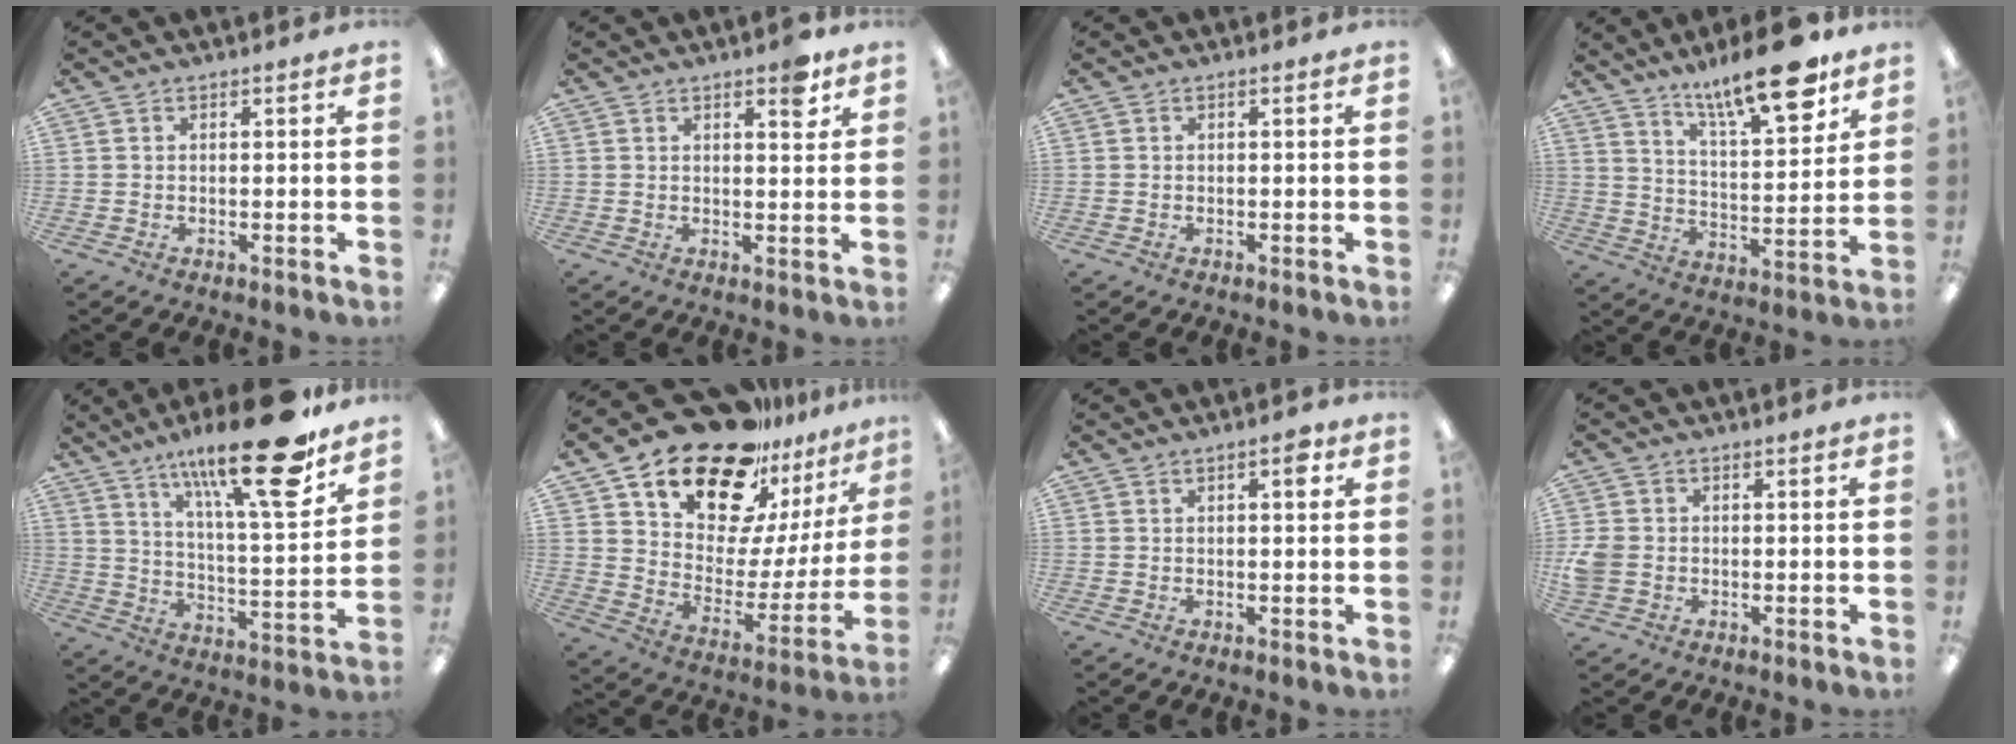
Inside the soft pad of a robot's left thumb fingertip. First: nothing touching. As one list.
[{"total": 4.9, "force": [3.3, 1.7, 3.2], "torque": [-0.030, -0.016, 0.050]}, {"total": 0.0}, {"total": 18.3, "force": [13.2, 5.1, 11.6], "torque": [-0.173, -0.079, 0.212]}, {"total": 23.2, "force": [15.8, 5.1, 16.2], "torque": [-0.258, -0.095, 0.249]}, {"total": 22.9, "force": [18.3, 10.4, 9.0], "torque": [-0.152, -0.127, 0.323]}, {"total": 3.3, "force": [1.6, 1.1, 2.7], "torque": [-0.032, -0.004, 0.020]}, {"total": 4.7, "force": [-0.5, 4.0, 2.4], "torque": [-0.055, 0.006, -0.008]}]